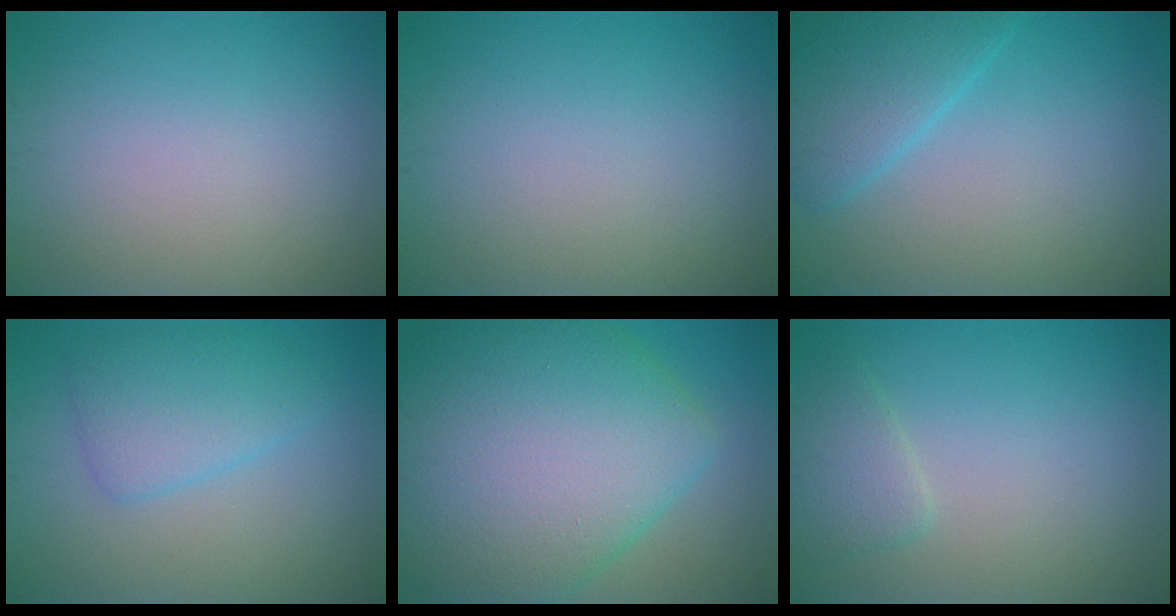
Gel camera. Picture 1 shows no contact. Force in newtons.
{"total": 0.0}
{"total": 4.3, "press": 4.3, "slide": 0.2}
{"total": 3.7, "press": 3.7, "slide": 0.1}
{"total": 13.7, "press": 13.7, "slide": 0.6}
{"total": 2.2, "press": 2.2, "slide": 0.1}